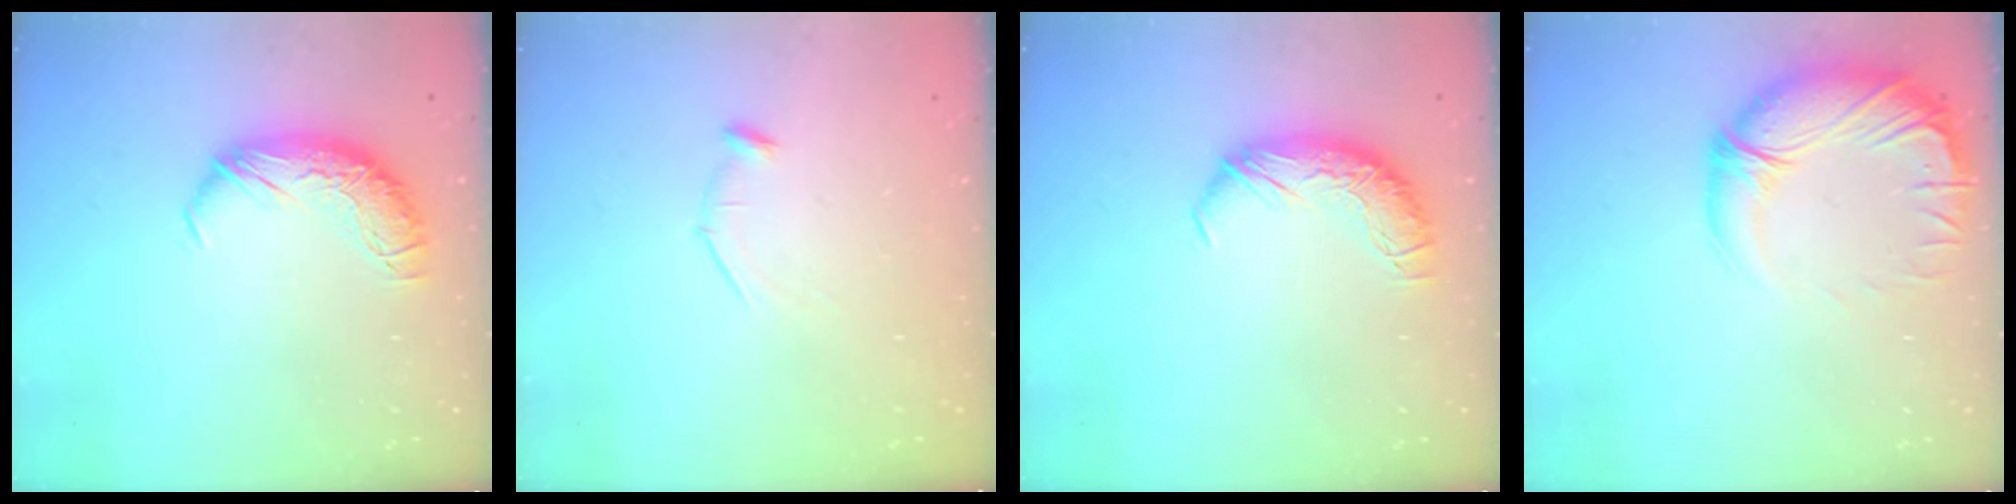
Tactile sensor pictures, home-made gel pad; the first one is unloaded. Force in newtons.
{"total": 8.2, "press": 8.2, "slide": 0.9}
{"total": 0.0}
{"total": 3.5, "press": 0.6, "slide": 3.4}